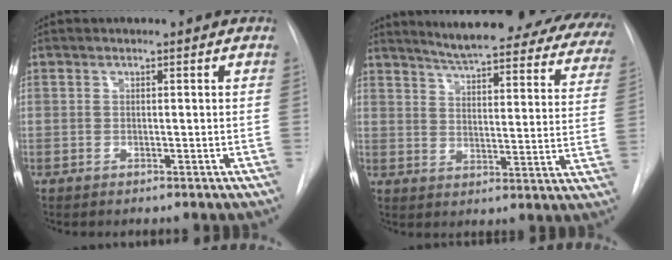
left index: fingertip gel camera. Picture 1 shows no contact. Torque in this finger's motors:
{"motor_torque": [0.52, -0.53, 0.38, 0.08]}